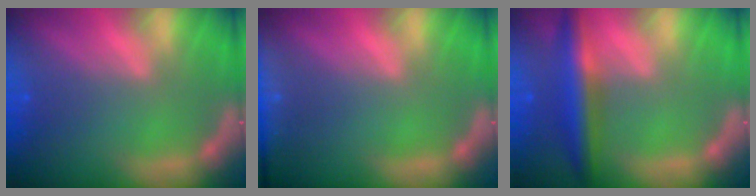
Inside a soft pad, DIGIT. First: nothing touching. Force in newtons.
{"total": 7.0}
{"total": 5.5}